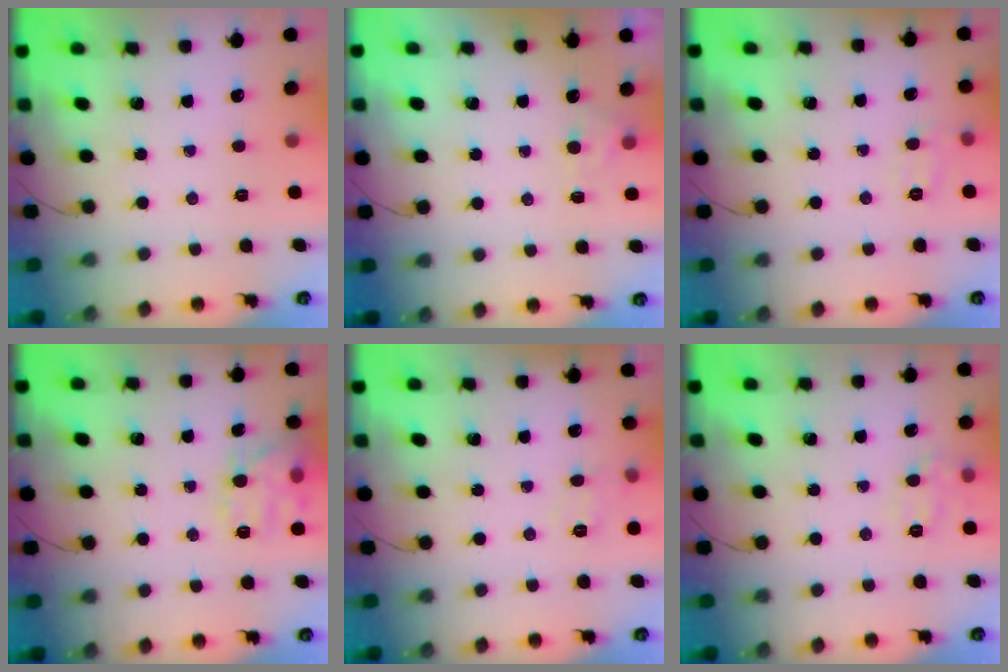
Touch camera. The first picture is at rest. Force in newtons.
{"total": 4.0, "press": 3.7, "slide": 1.4}
{"total": 6.2, "press": 6.0, "slide": 1.4}
{"total": 13.0, "press": 13.0, "slide": 0.1}
{"total": 4.4, "press": 4.1, "slide": 1.6}
{"total": 6.8, "press": 6.7, "slide": 1.0}